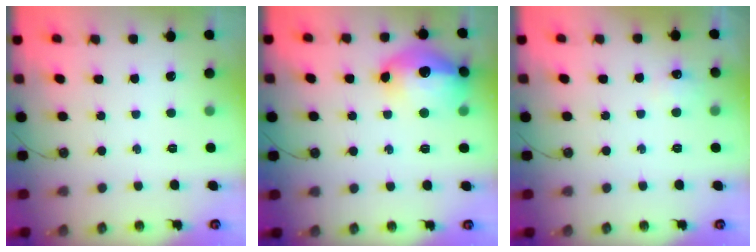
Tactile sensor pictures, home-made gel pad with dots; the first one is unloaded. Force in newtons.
{"total": 17.8, "press": 17.8, "slide": 1.4}
{"total": 5.5, "press": 5.5, "slide": 0.8}